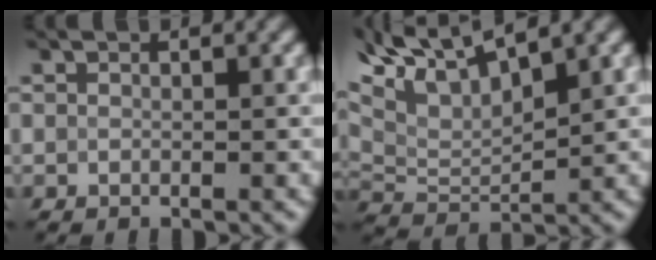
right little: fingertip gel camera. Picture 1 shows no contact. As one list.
[{"total": 6.4, "force": [3.2, 1.5, 5.3], "torque": [-0.121, 0.012, 0.053]}]